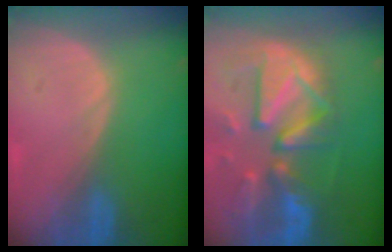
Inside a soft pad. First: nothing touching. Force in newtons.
{"total": 12.6, "press": 11.0, "slide": 6.2}